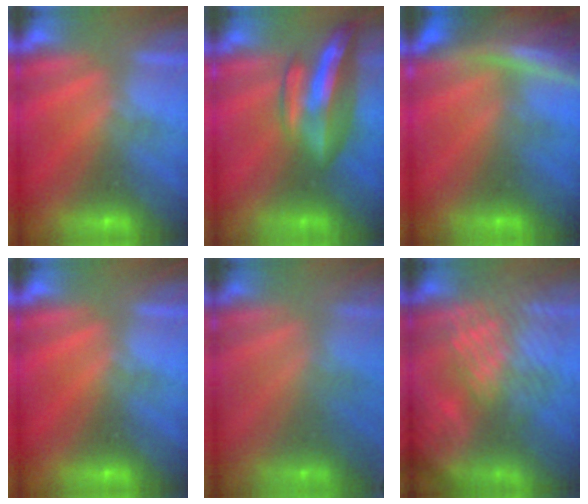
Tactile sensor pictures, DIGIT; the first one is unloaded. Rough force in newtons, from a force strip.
{"total": 7.9}
{"total": 11.3}
{"total": 0.0}
{"total": 2.3}
{"total": 9.0}